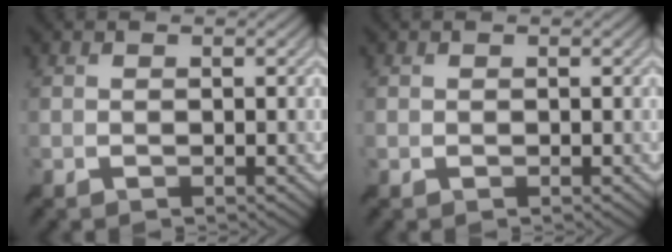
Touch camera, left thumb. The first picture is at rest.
{"total": 0.0}